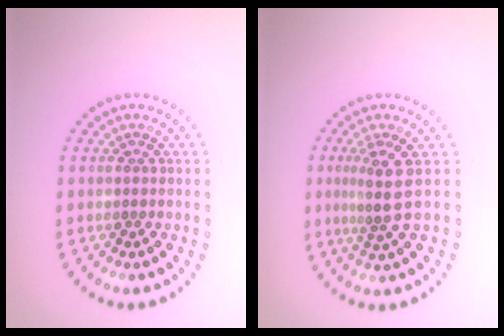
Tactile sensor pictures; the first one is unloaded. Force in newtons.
{"total": 2.8, "press": 2.0, "slide": 1.9}